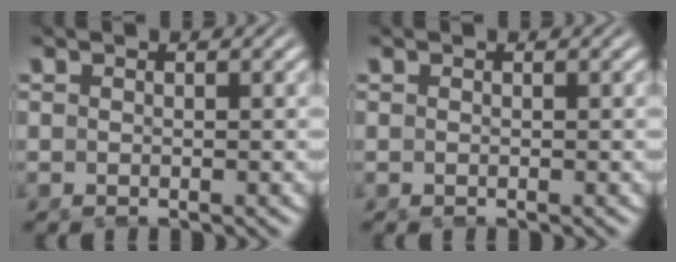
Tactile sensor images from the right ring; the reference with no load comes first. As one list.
[{"total": 0.0}]